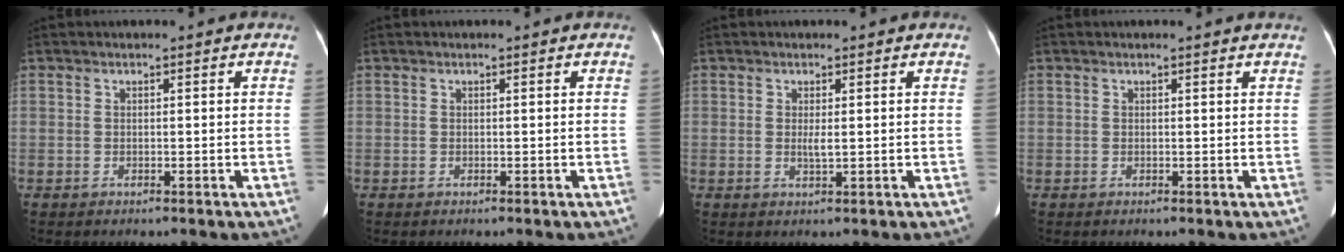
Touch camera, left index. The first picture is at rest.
{"total": 0.0}
{"total": 1.4, "force": [0.1, 0.2, 1.4], "torque": [-0.029, -0.003, 0.003]}
{"total": 1.6, "force": [1.5, -0.2, 0.5], "torque": [-0.017, 0.001, 0.014]}